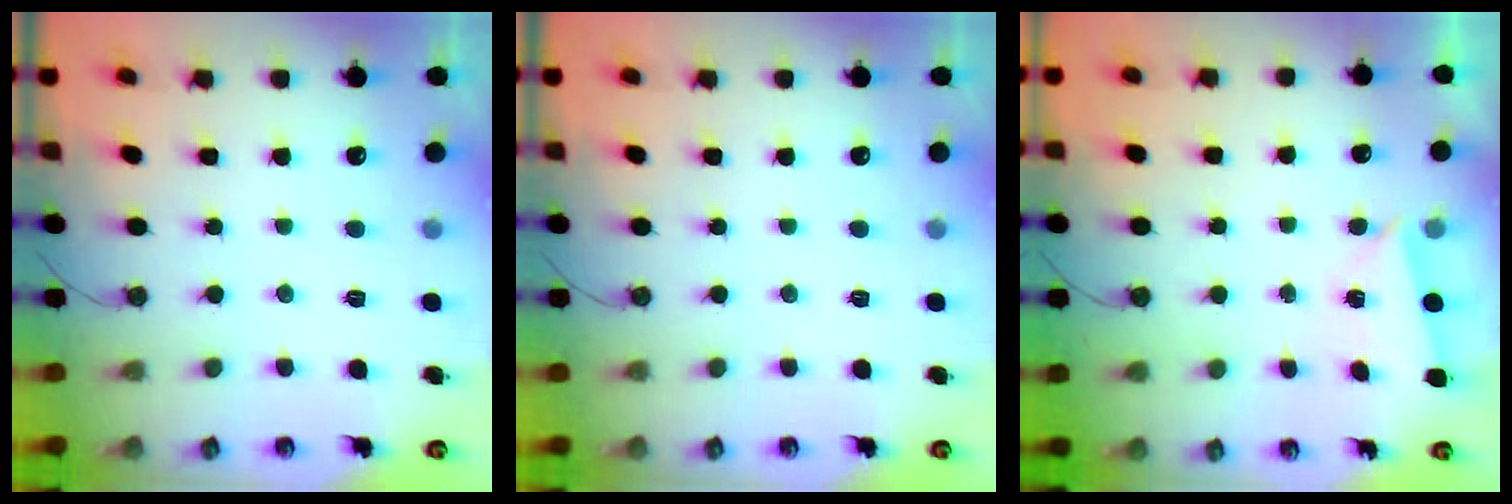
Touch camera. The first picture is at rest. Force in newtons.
{"total": 0.0}
{"total": 2.5, "press": 2.4, "slide": 0.9}